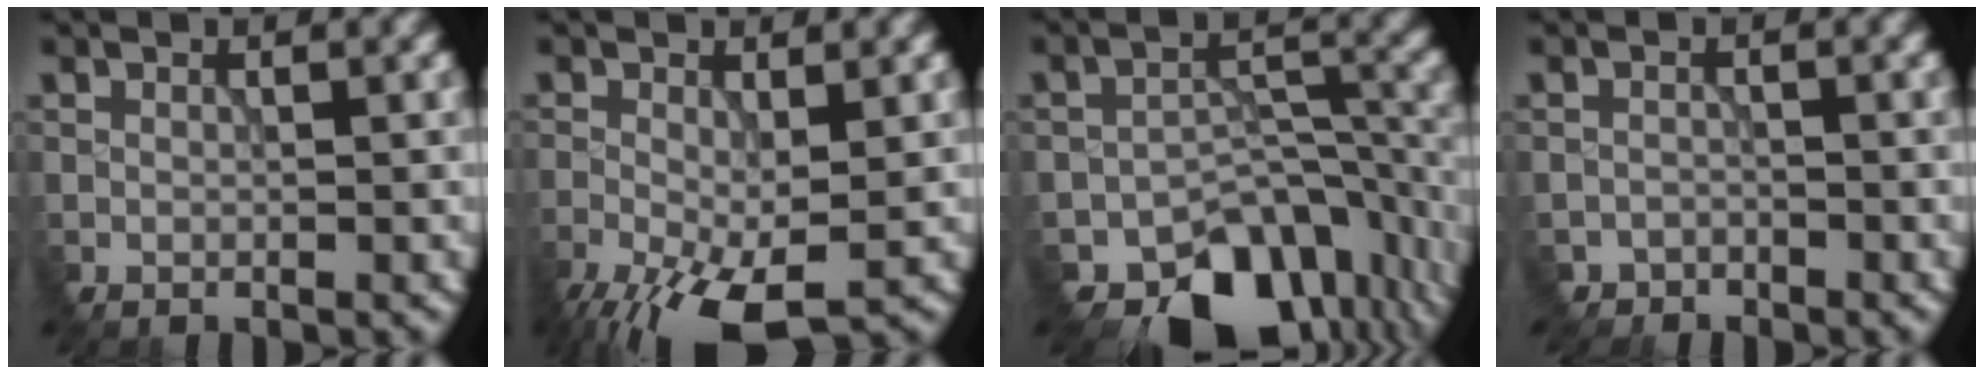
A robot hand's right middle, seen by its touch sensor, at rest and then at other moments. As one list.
[{"total": 8.1, "force": [-4.3, 2.9, 6.3], "torque": [-0.125, -0.027, -0.075]}, {"total": 10.9, "force": [-8.4, 5.5, 4.3], "torque": [-0.044, -0.012, -0.120]}, {"total": 1.8, "force": [-1.3, 0.3, -1.2], "torque": [0.032, 0.000, -0.028]}]